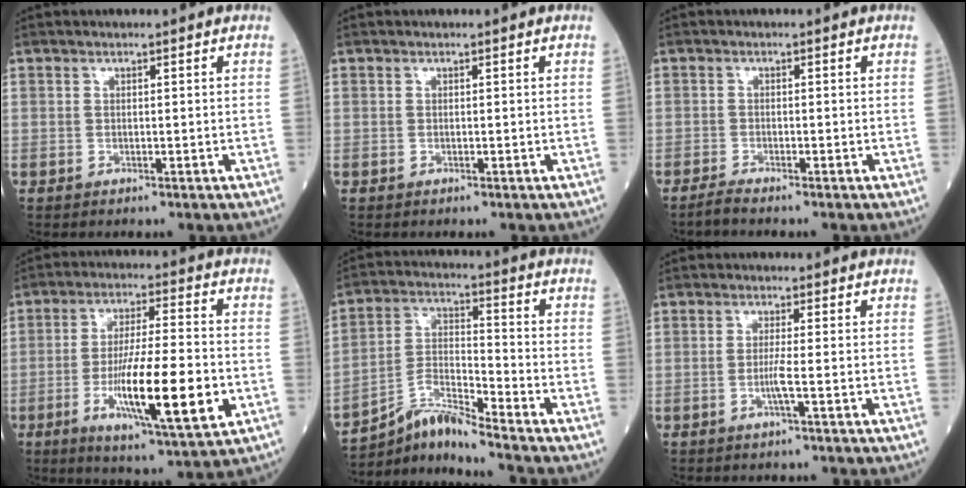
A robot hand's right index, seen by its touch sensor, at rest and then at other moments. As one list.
[{"total": 0.0}, {"total": 1.6, "force": [-1.5, -0.4, 0.5], "torque": [-0.017, -0.003, -0.033]}, {"total": 15.9, "force": [-4.2, 1.9, 15.2], "torque": [-0.268, -0.019, -0.069]}, {"total": 8.1, "force": [-7.6, -1.4, 2.7], "torque": [-0.068, 0.002, -0.141]}, {"total": 2.3, "force": [-0.8, -0.6, 2.0], "torque": [-0.043, -0.003, -0.019]}]